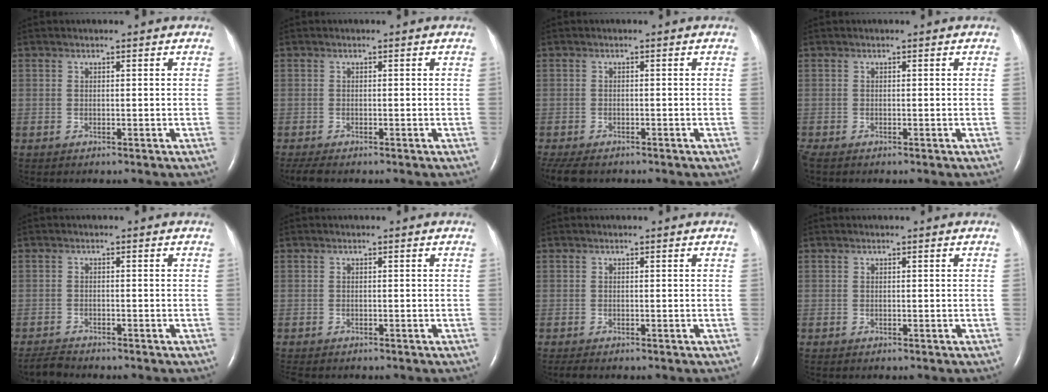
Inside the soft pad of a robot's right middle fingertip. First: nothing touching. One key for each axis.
{"total": 2.6, "fx": -2.1, "fy": 0.6, "fz": 1.4, "tx": -0.031, "ty": -0.010, "tz": -0.033}
{"total": 7.0, "fx": -5.4, "fy": 2.9, "fz": 3.3, "tx": -0.066, "ty": -0.010, "tz": -0.082}
{"total": 0.7, "fx": -0.7, "fy": 0.0, "fz": 0.3, "tx": -0.014, "ty": -0.005, "tz": -0.014}
{"total": 1.9, "fx": -1.9, "fy": 0.0, "fz": 0.0, "tx": -0.007, "ty": -0.012, "tz": -0.034}
{"total": 2.3, "fx": -1.9, "fy": 0.8, "fz": 0.9, "tx": -0.014, "ty": -0.005, "tz": -0.023}
{"total": 0.8, "fx": -0.7, "fy": 0.1, "fz": 0.4, "tx": -0.014, "ty": -0.004, "tz": -0.012}
{"total": 0.0}